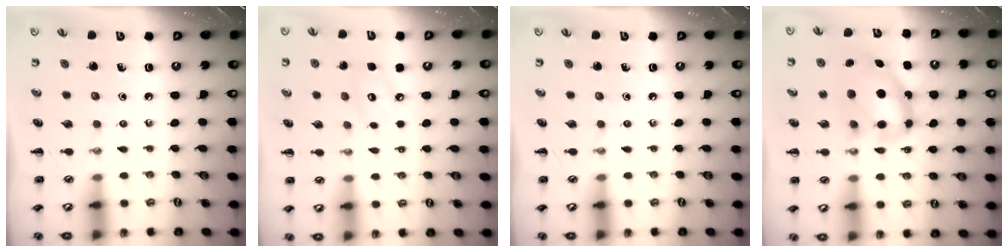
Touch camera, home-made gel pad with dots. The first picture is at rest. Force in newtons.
{"total": 4.7, "press": 4.7, "slide": 0.7}
{"total": 0.0}
{"total": 10.8, "press": 10.6, "slide": 2.5}